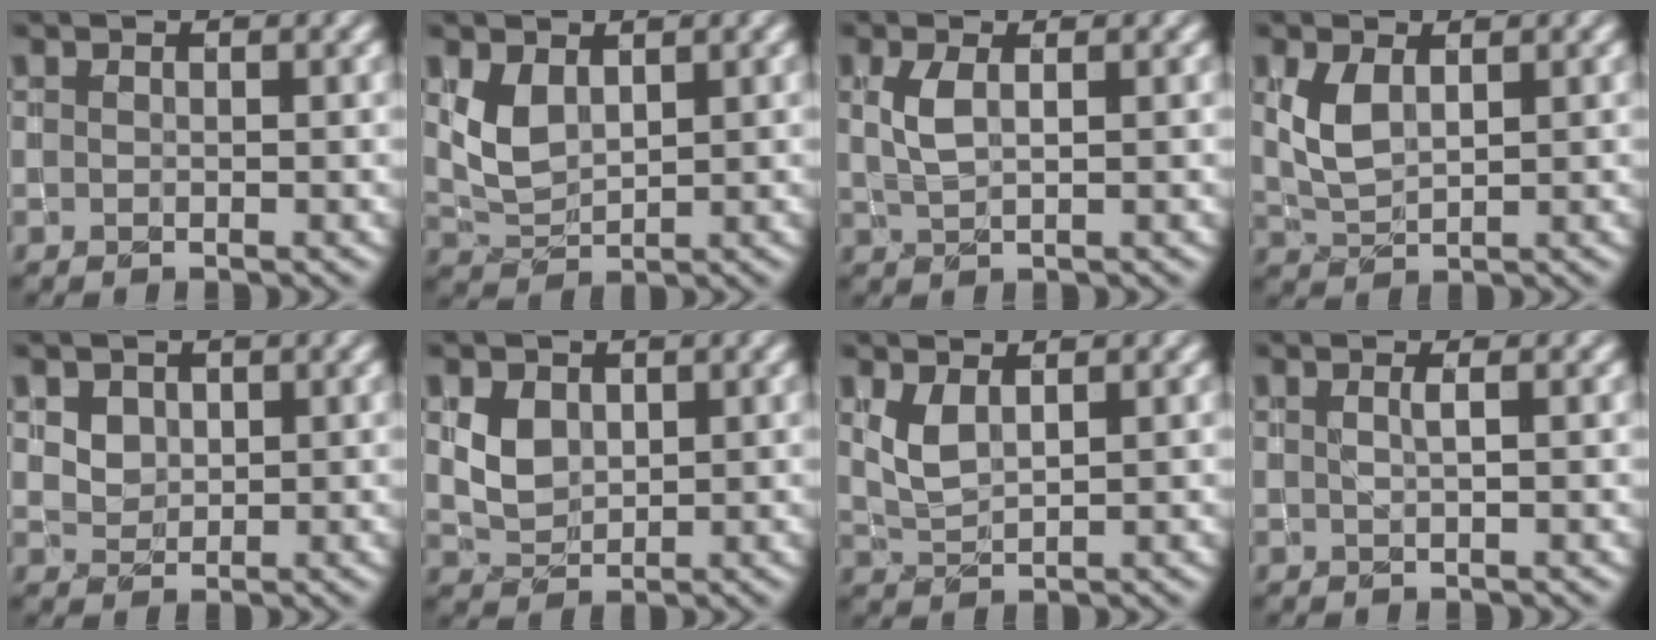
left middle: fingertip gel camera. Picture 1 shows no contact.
{"total": 2.6, "force": [1.0, 1.6, 1.8], "torque": [-0.044, -0.004, 0.028]}
{"total": 2.0, "force": [0.4, 0.8, 1.8], "torque": [-0.047, 0.001, 0.012]}
{"total": 2.8, "force": [0.8, 1.5, 2.3], "torque": [-0.057, 0.001, 0.022]}
{"total": 1.7, "force": [0.8, 1.4, 0.6], "torque": [-0.019, -0.005, 0.022]}
{"total": 2.4, "force": [0.7, 1.9, 1.4], "torque": [-0.032, -0.003, 0.017]}
{"total": 2.0, "force": [0.9, 0.9, 1.6], "torque": [-0.043, -0.004, 0.024]}
{"total": 0.8, "force": [0.0, 0.2, 0.8], "torque": [-0.009, -0.004, -0.005]}